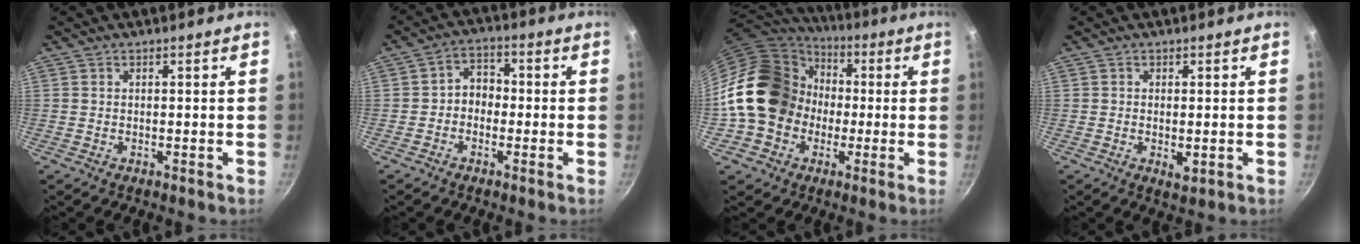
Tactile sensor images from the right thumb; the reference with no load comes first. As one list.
[{"total": 4.7, "force": [-1.0, 3.8, 2.6], "torque": [-0.013, 0.022, -0.027]}, {"total": 19.3, "force": [-0.3, 16.3, 10.2], "torque": [-0.162, 0.051, -0.004]}, {"total": 2.3, "force": [-0.2, 1.1, 2.1], "torque": [-0.034, -0.008, -0.002]}]